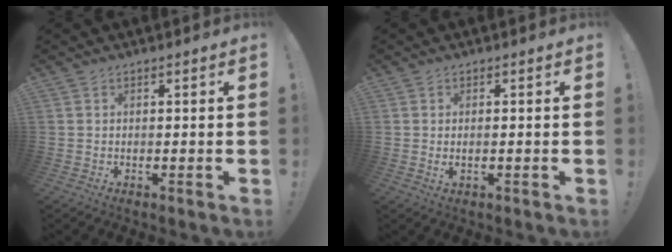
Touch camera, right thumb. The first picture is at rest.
{"total": 1.4, "force": [-0.1, 0.0, 1.4], "torque": [-0.024, -0.002, -0.004]}